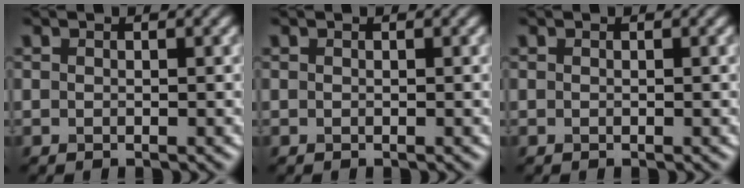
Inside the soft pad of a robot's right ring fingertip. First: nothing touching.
{"total": 0.0}
{"total": 0.0}